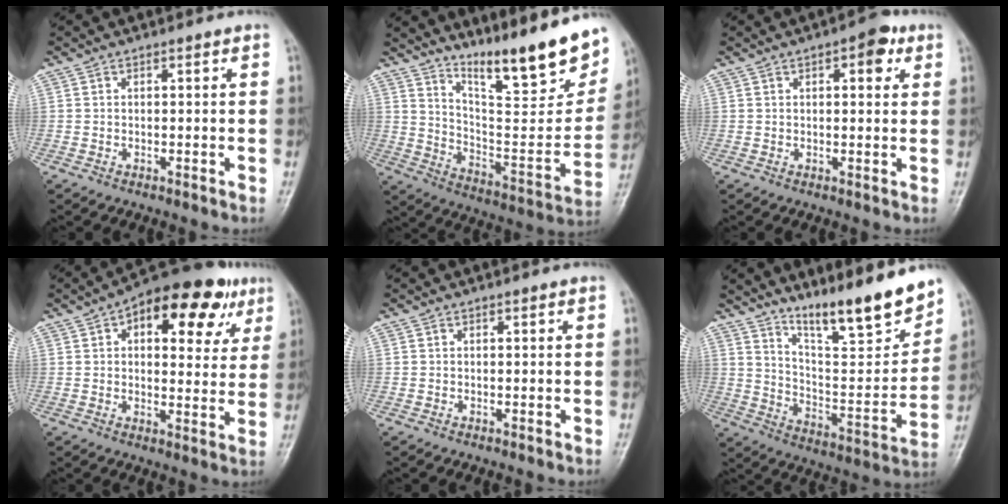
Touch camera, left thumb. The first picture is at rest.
{"total": 21.9, "force": [15.9, 4.1, 14.4], "torque": [-0.185, -0.099, 0.257]}
{"total": 5.1, "force": [2.3, 2.3, 4.0], "torque": [-0.035, -0.002, 0.022]}
{"total": 17.9, "force": [7.9, 9.0, 13.3], "torque": [-0.137, -0.001, 0.101]}
{"total": 0.0}
{"total": 17.2, "force": [13.4, 2.9, 10.4], "torque": [-0.129, -0.088, 0.229]}